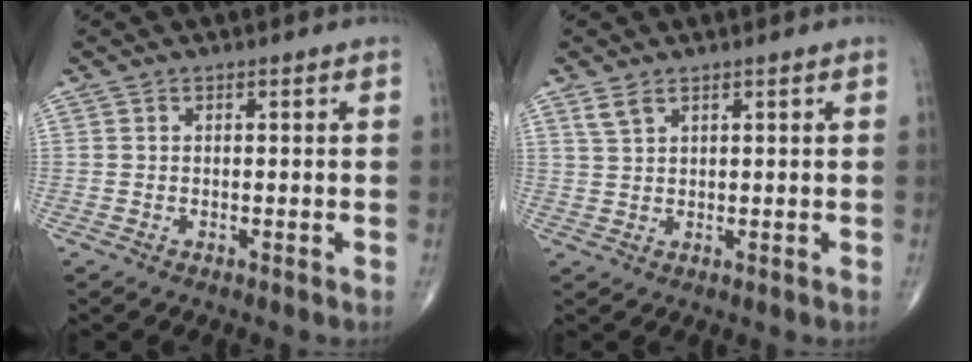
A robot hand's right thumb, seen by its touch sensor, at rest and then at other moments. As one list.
[{"total": 2.3, "force": [1.6, 1.0, 1.3], "torque": [-0.028, 0.000, 0.040]}]